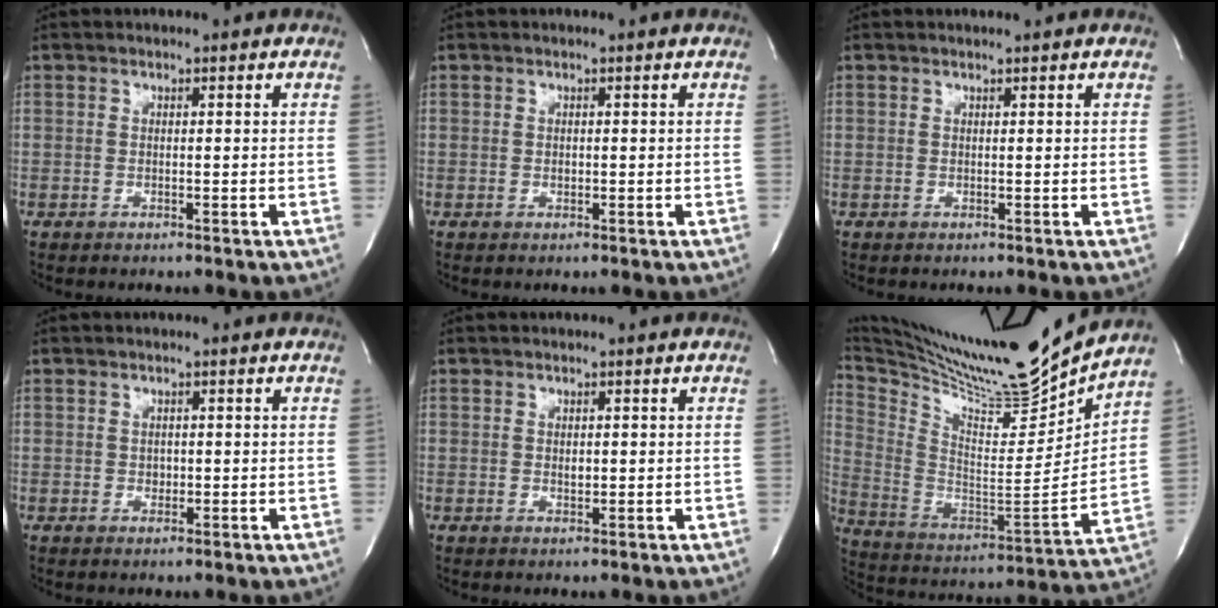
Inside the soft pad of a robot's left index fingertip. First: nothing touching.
{"total": 0.6, "force": [0.3, 0.3, 0.5], "torque": [-0.005, 0.001, 0.005]}
{"total": 0.8, "force": [0.7, -0.2, 0.3], "torque": [-0.007, -0.002, 0.014]}
{"total": 0.8, "force": [0.1, 0.6, 0.4], "torque": [-0.001, 0.003, 0.000]}
{"total": 1.1, "force": [0.4, 0.6, 0.9], "torque": [-0.014, -0.002, 0.008]}
{"total": 22.7, "force": [20.6, 0.3, 9.4], "torque": [-0.187, -0.068, 0.333]}